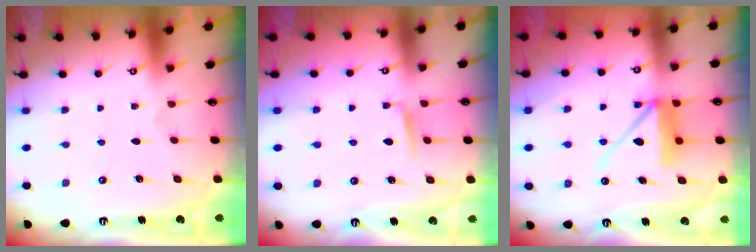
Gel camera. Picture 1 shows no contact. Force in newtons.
{"total": 4.4, "press": 4.4, "slide": 0.8}
{"total": 9.8, "press": 9.7, "slide": 1.4}